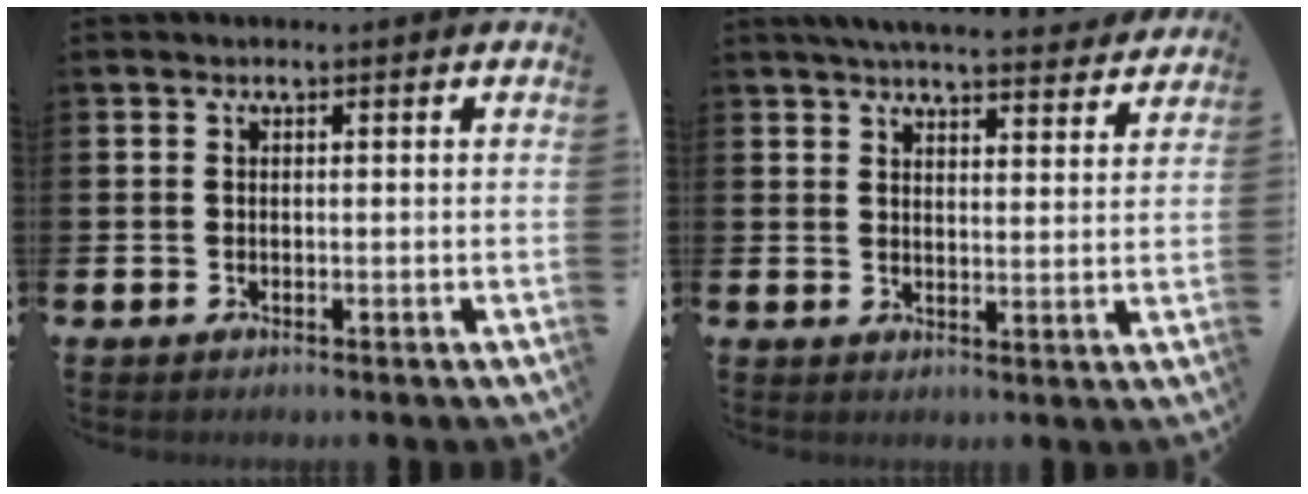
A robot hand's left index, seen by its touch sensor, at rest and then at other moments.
{"total": 6.0, "force": [5.8, 0.7, 1.5], "torque": [-0.032, -0.034, 0.102]}